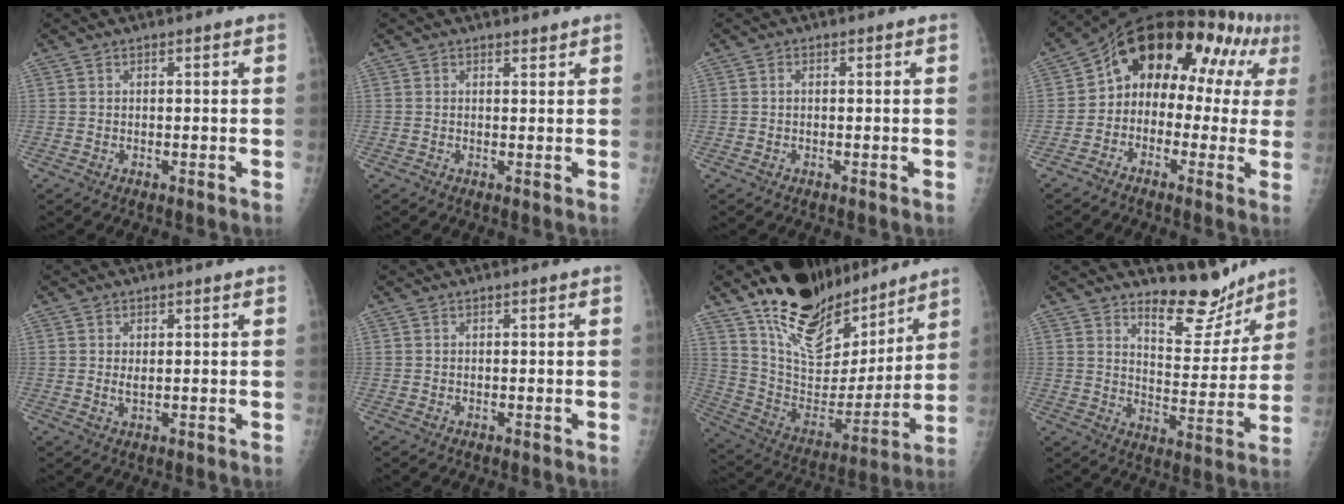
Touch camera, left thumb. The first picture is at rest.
{"total": 1.1, "force": [1.0, 0.3, 0.2], "torque": [0.000, -0.008, 0.015]}
{"total": 0.7, "force": [0.1, 0.4, 0.6], "torque": [-0.011, 0.001, 0.002]}
{"total": 16.9, "force": [3.5, 11.6, 11.8], "torque": [-0.101, 0.055, 0.038]}
{"total": 1.6, "force": [0.4, 0.8, 1.3], "torque": [-0.020, -0.005, 0.010]}
{"total": 0.0}
{"total": 22.9, "force": [17.7, 10.0, 10.5], "torque": [-0.135, -0.102, 0.308]}
{"total": 10.7, "force": [9.3, 3.7, 3.8], "torque": [-0.017, -0.081, 0.152]}